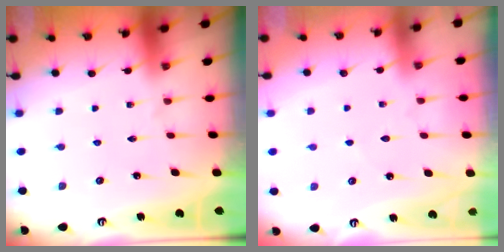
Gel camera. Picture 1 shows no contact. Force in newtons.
{"total": 2.7, "press": 2.6, "slide": 0.3}